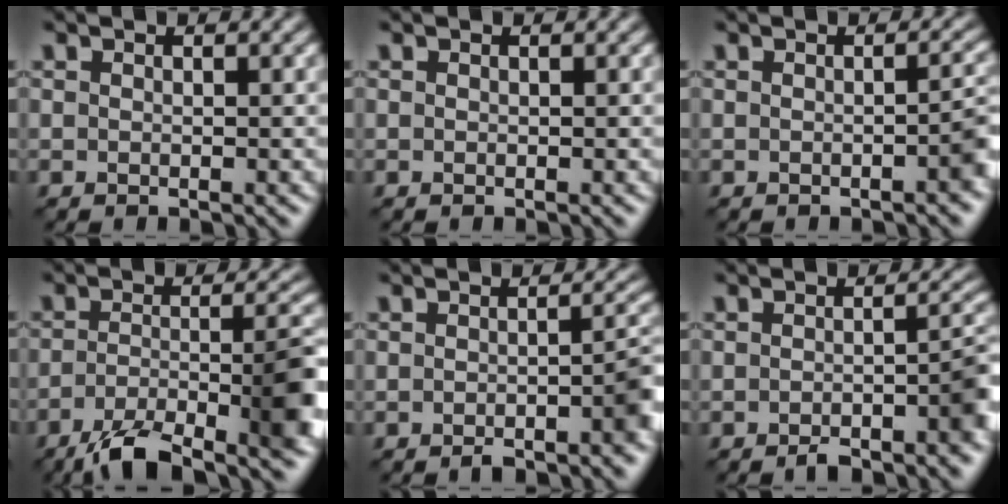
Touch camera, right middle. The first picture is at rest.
{"total": 0.0}
{"total": 2.0, "force": [-0.7, 0.5, 1.8], "torque": [-0.019, 0.008, -0.012]}
{"total": 9.7, "force": [-5.4, 2.7, 7.5], "torque": [-0.123, -0.004, -0.094]}
{"total": 3.4, "force": [-2.0, 0.8, 2.6], "torque": [-0.033, 0.006, -0.033]}
{"total": 4.2, "force": [-2.7, 1.1, 3.0], "torque": [-0.040, 0.006, -0.042]}